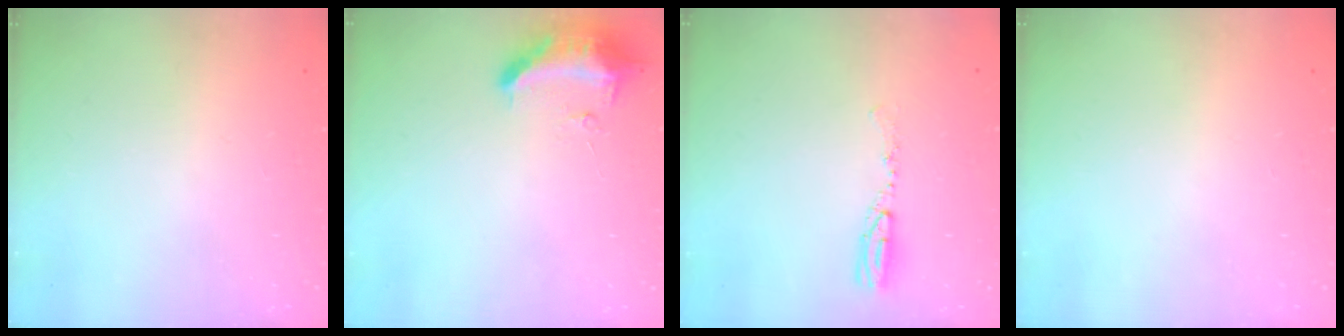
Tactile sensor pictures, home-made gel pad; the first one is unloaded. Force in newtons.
{"total": 9.5, "press": 9.4, "slide": 1.8}
{"total": 6.3, "press": 6.0, "slide": 1.7}
{"total": 0.0}